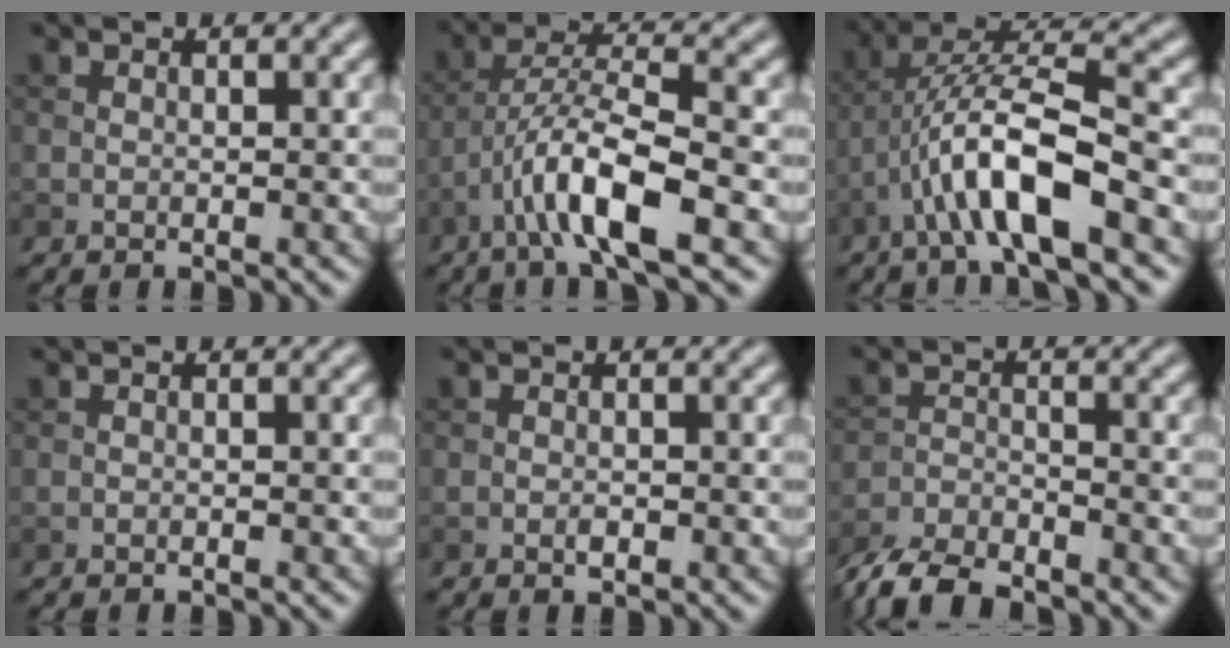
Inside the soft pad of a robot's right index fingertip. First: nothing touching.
{"total": 7.4, "force": [-3.8, 1.6, 6.1], "torque": [-0.109, 0.010, -0.074]}
{"total": 8.5, "force": [-3.6, 2.0, 7.4], "torque": [-0.136, 0.015, -0.071]}
{"total": 0.0}
{"total": 0.7, "force": [-0.3, 0.3, 0.5], "torque": [-0.008, 0.000, -0.005]}
{"total": 5.5, "force": [-4.8, 1.4, 2.2], "torque": [-0.037, -0.009, -0.100]}